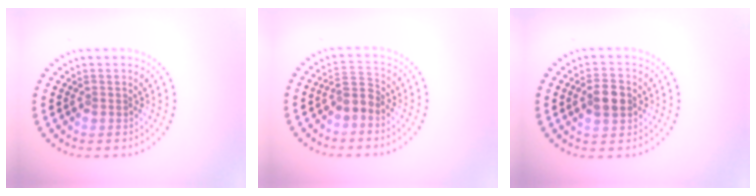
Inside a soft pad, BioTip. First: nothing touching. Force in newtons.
{"total": 1.9, "press": 1.6, "slide": 1.1}
{"total": 3.2, "press": 3.2, "slide": 0.1}